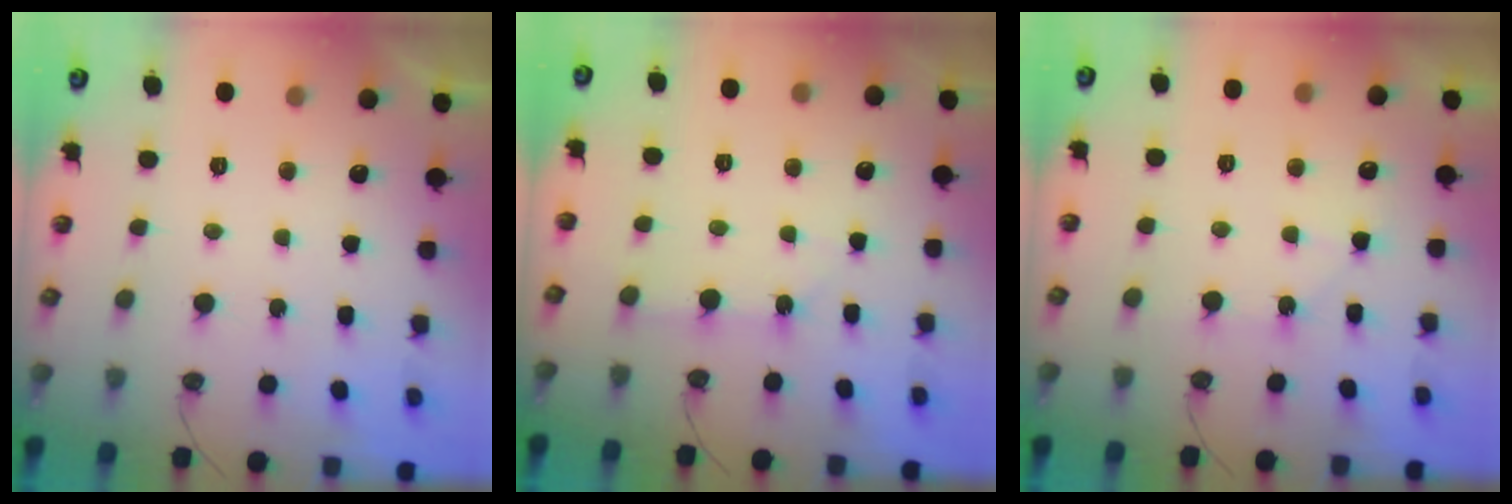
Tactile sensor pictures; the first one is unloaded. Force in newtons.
{"total": 1.7, "press": 1.7, "slide": 0.1}
{"total": 6.5, "press": 6.4, "slide": 0.8}